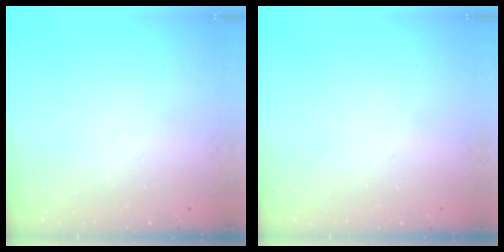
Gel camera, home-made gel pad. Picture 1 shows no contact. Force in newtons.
{"total": 0.0}